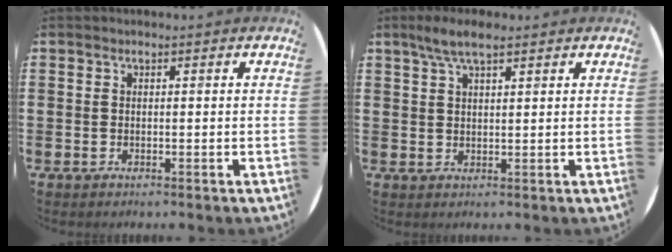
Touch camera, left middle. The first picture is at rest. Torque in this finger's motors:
{"motor_torque": [0.47, -0.38, 0.11, 0.04]}